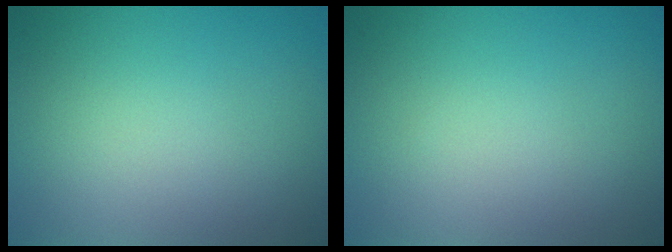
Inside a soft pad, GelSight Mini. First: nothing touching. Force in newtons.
{"total": 0.0}